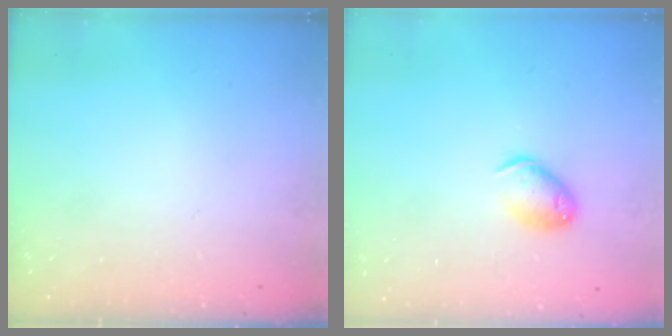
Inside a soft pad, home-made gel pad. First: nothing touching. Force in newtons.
{"total": 9.7, "press": 9.6, "slide": 1.2}